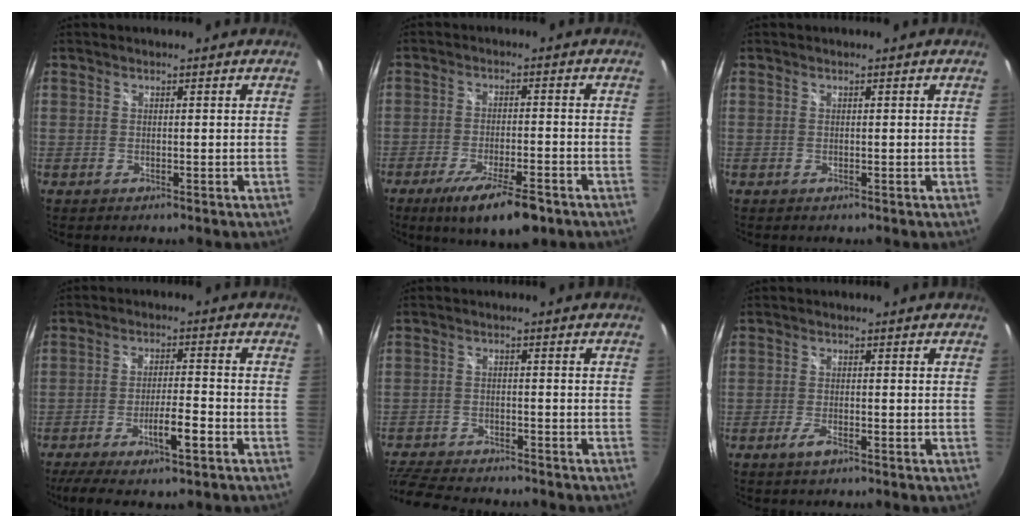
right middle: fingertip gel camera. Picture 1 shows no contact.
{"total": 11.3, "force": [-7.5, 2.7, 8.0], "torque": [-0.156, -0.029, -0.121]}
{"total": 0.0}
{"total": 9.4, "force": [-5.6, 1.4, 7.4], "torque": [-0.149, -0.011, -0.095]}
{"total": 12.0, "force": [-10.7, 2.9, 4.5], "torque": [-0.123, -0.017, -0.180]}
{"total": 2.4, "force": [-1.6, 0.5, 1.7], "torque": [-0.040, -0.004, -0.033]}